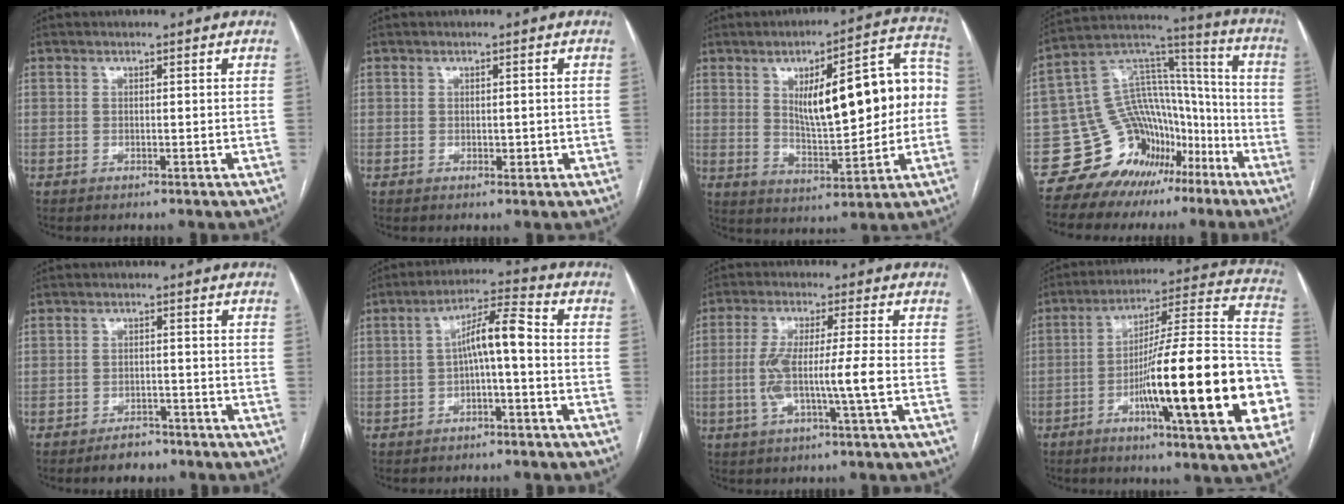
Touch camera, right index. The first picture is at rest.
{"total": 1.1, "force": [-0.1, 0.8, 0.8], "torque": [-0.007, 0.001, 0.002]}
{"total": 17.8, "force": [2.0, 5.2, 16.9], "torque": [-0.236, 0.038, 0.041]}
{"total": 16.3, "force": [-10.0, 11.7, 5.5], "torque": [-0.080, 0.103, -0.156]}
{"total": 3.5, "force": [-2.8, 1.7, 1.3], "torque": [-0.019, 0.004, -0.038]}
{"total": 6.8, "force": [-0.6, 1.0, 6.7], "torque": [-0.116, 0.029, -0.011]}
{"total": 8.4, "force": [-1.4, -0.3, 8.2], "torque": [-0.165, 0.005, -0.026]}
{"total": 25.7, "force": [-7.7, 2.1, 24.5], "torque": [-0.299, 0.007, -0.116]}